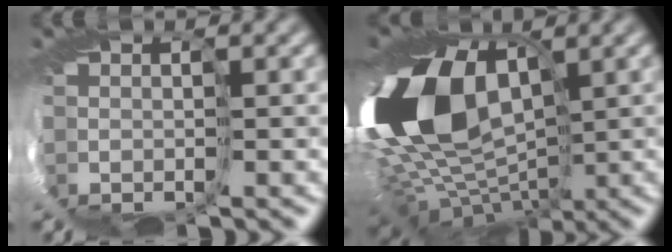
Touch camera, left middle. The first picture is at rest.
{"total": 15.7, "force": [1.9, 10.4, 11.5], "torque": [-0.251, -0.021, 0.040]}